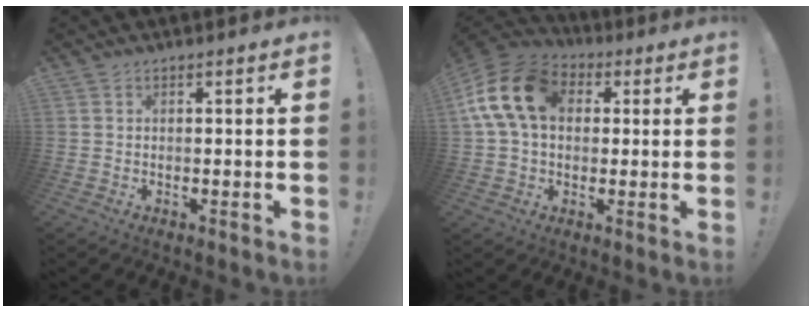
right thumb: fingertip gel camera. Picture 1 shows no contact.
{"total": 16.7, "force": [4.0, 11.8, 11.1], "torque": [-0.206, 0.013, 0.077]}